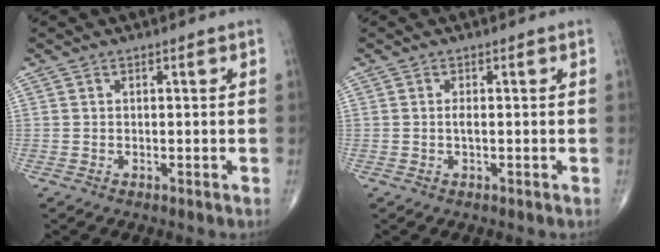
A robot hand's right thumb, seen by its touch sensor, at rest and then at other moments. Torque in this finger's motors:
{"motor_torque": [0.73, 0.52, 0.11, -0.30, 0.05]}